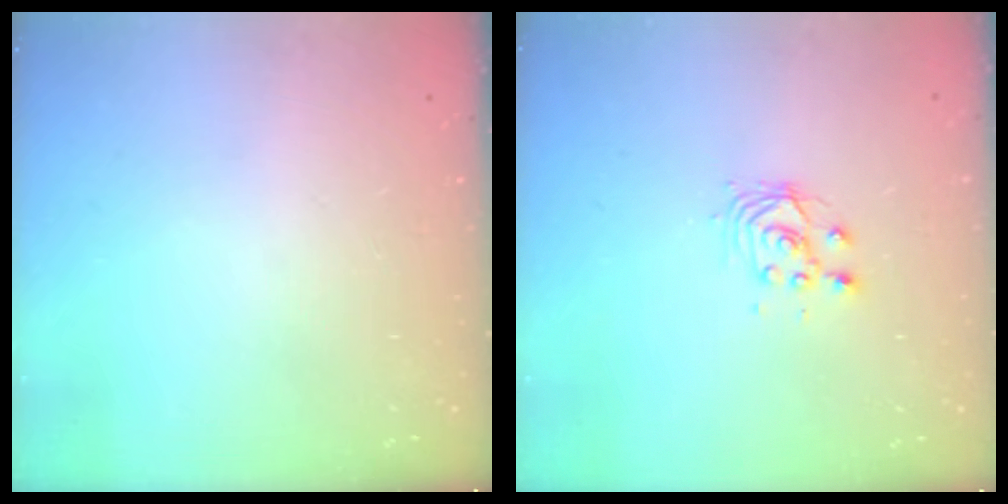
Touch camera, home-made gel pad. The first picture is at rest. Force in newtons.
{"total": 3.4, "press": 3.4, "slide": 0.2}